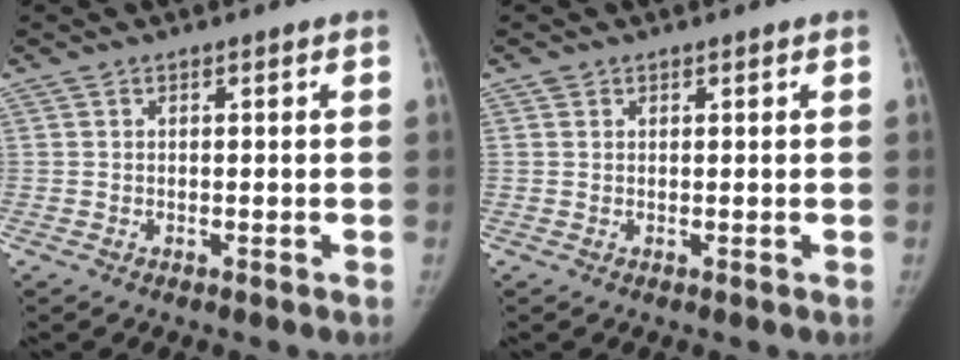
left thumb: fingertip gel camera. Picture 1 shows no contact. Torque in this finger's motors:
{"motor_torque": [-0.06, 0.01, 0.19, -0.36, 0.02]}